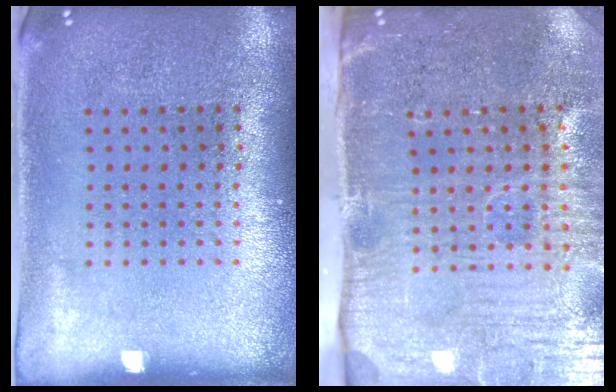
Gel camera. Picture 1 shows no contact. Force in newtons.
{"total": 5.1, "press": 4.3, "slide": 2.8}